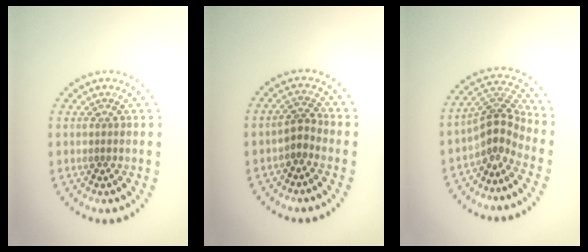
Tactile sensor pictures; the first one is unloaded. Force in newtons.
{"total": 1.9, "press": 1.3, "slide": 1.3}
{"total": 3.2, "press": 2.2, "slide": 2.4}